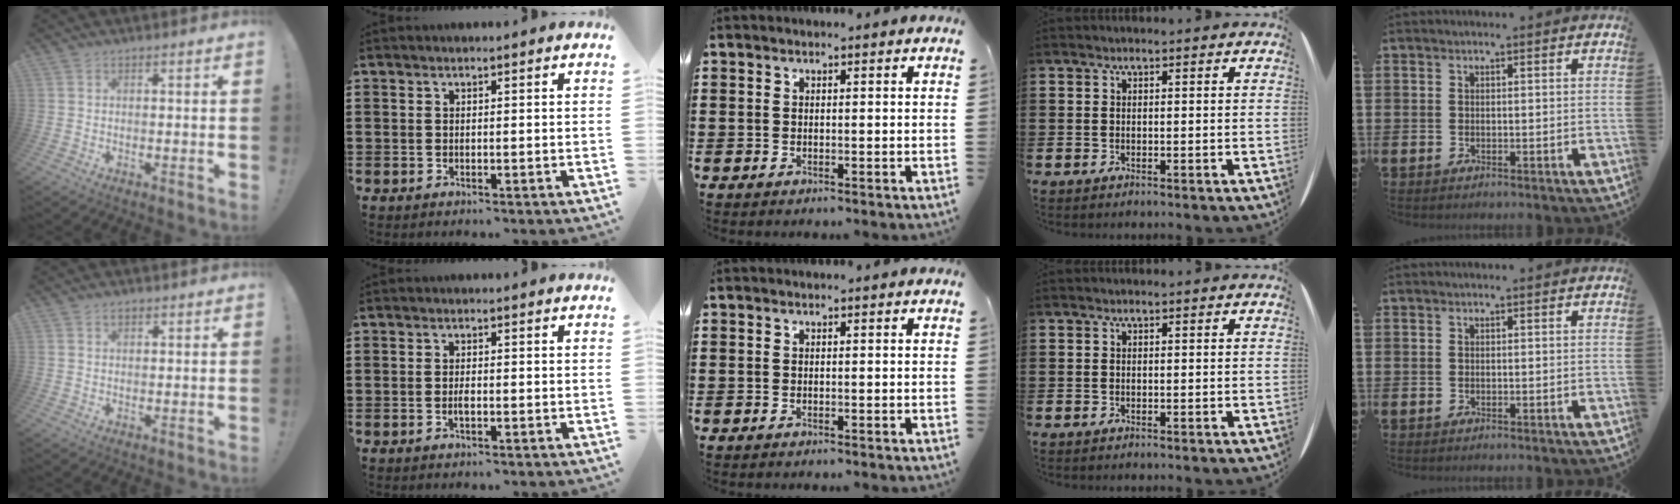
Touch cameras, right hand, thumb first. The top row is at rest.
{"thumb": {"total": 1.3, "force": [0.8, 0.7, 0.7], "torque": [-0.015, 0.002, 0.014]}, "index": {"total": 1.3, "force": [-0.3, 0.4, 1.2], "torque": [-0.024, 0.000, -0.005]}}